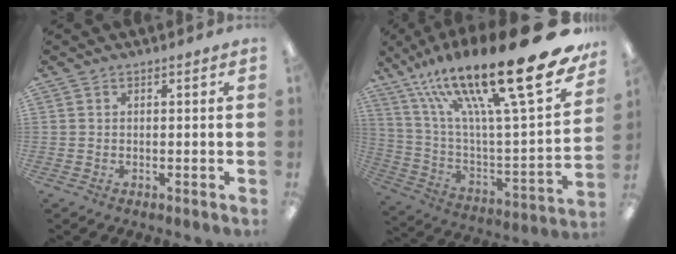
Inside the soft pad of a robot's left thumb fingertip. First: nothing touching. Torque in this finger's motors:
{"motor_torque": [1.11, 0.52, 2.77, 0.00, 0.30]}